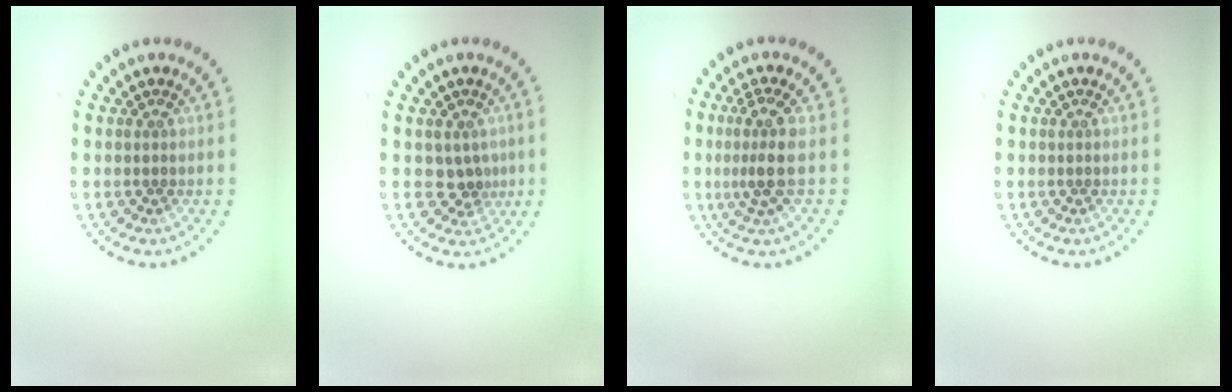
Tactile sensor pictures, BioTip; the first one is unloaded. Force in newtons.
{"total": 2.0, "press": 1.6, "slide": 1.3}
{"total": 3.0, "press": 2.3, "slide": 1.9}
{"total": 0.0}